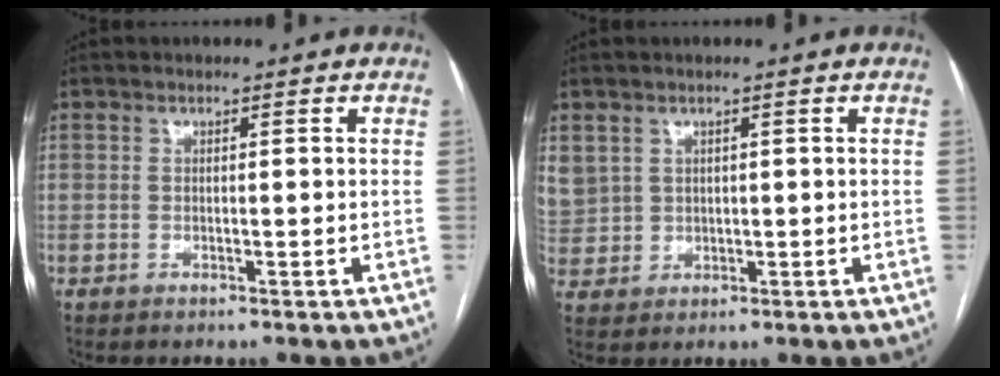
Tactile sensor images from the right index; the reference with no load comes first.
{"total": 7.0, "force": [2.5, 6.2, 1.9], "torque": [-0.073, 0.017, 0.066]}